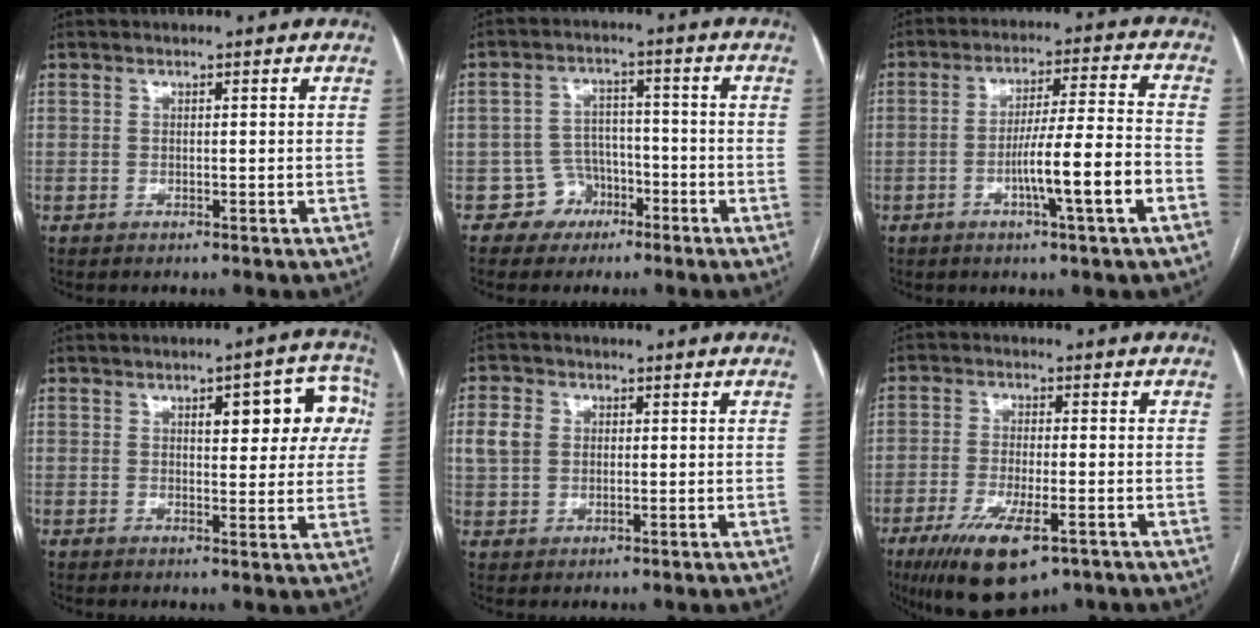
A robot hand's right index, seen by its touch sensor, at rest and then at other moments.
{"total": 5.1, "force": [-2.6, 4.4, 0.0], "torque": [0.010, 0.017, -0.036]}
{"total": 10.2, "force": [-3.8, -0.4, 9.5], "torque": [-0.160, 0.004, -0.061]}
{"total": 10.3, "force": [3.1, 3.8, 9.1], "torque": [-0.096, 0.027, 0.035]}
{"total": 4.8, "force": [1.0, 4.1, 2.3], "torque": [-0.057, 0.014, 0.021]}
{"total": 11.3, "force": [-6.4, 3.4, 8.8], "torque": [-0.160, -0.024, -0.097]}